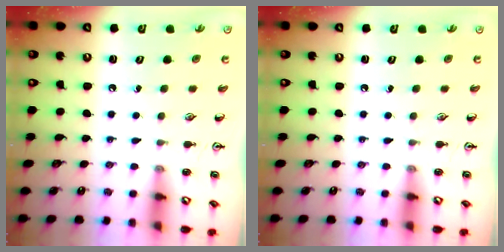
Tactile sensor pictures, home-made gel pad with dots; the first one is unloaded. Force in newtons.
{"total": 0.0}